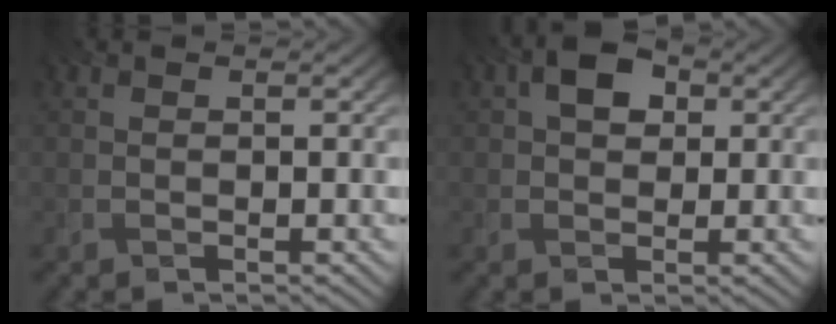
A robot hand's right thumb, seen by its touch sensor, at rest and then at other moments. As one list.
[{"total": 3.3, "force": [1.0, 2.2, 2.3], "torque": [-0.041, 0.010, 0.008]}]